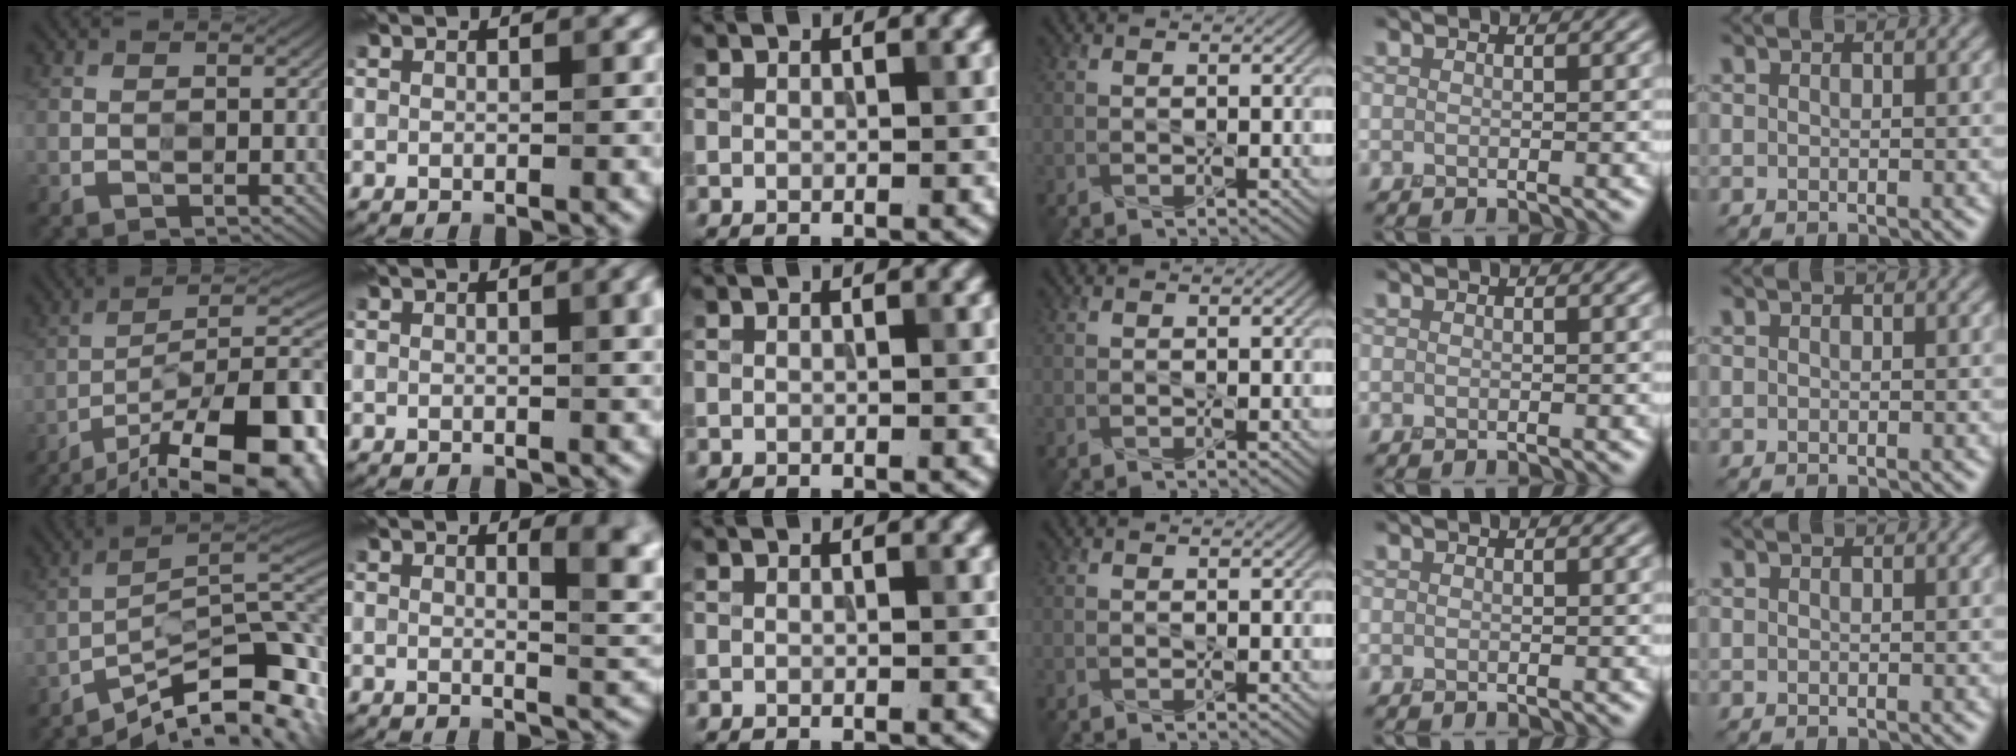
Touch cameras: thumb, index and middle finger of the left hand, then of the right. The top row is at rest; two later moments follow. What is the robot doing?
{"motion": "press", "object": "syringe"}